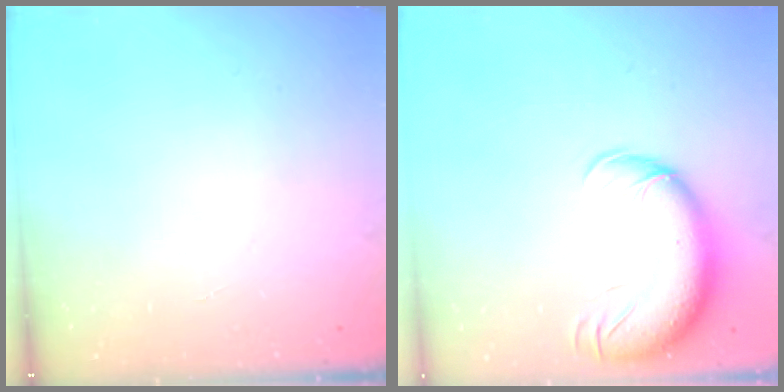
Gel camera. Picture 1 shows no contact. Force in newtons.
{"total": 16.3, "press": 15.9, "slide": 3.8}